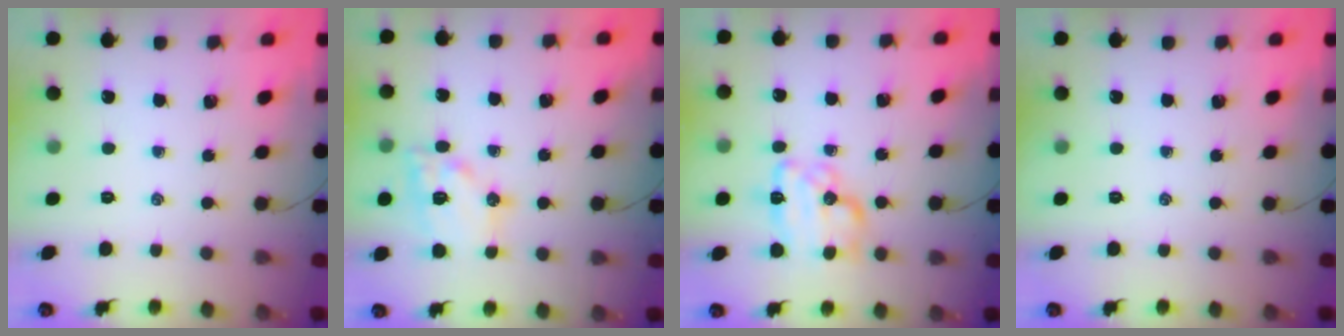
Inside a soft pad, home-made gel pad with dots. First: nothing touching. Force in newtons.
{"total": 13.5, "press": 13.4, "slide": 2.0}
{"total": 12.5, "press": 12.5, "slide": 0.4}
{"total": 0.0}